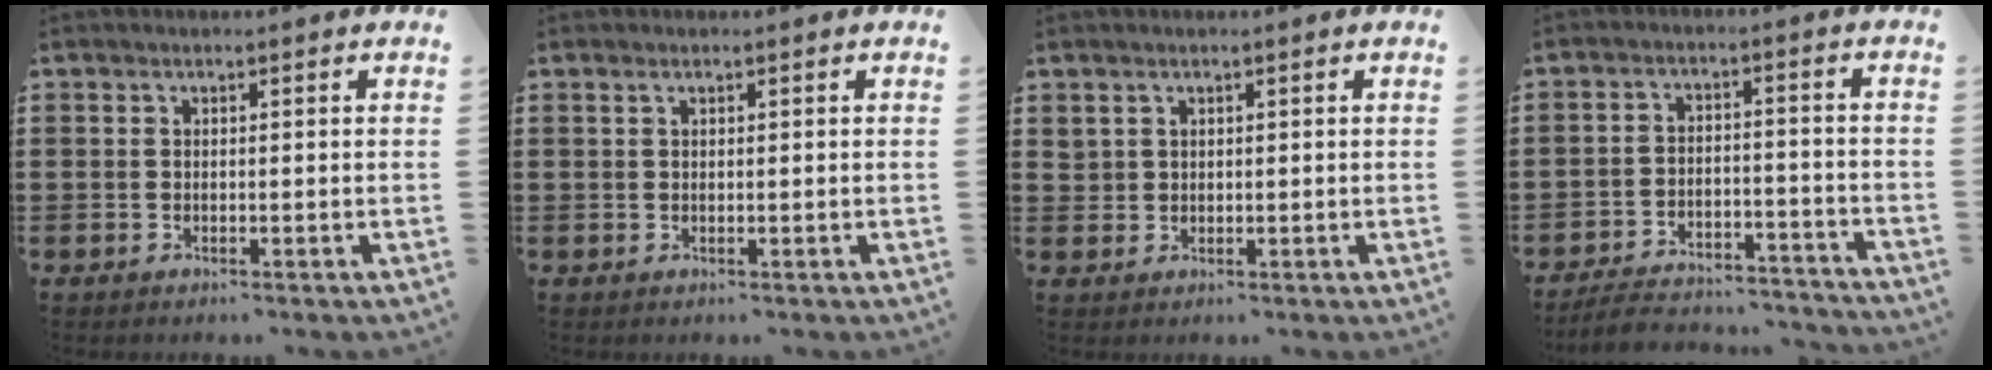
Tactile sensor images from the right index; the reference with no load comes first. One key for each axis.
{"total": 0.5, "fx": 0.3, "fy": 0.2, "fz": 0.4, "tx": -0.008, "ty": 0.001, "tz": 0.006}
{"total": 1.4, "fx": 1.0, "fy": 1.1, "fz": 0.2, "tx": -0.006, "ty": 0.004, "tz": 0.019}
{"total": 5.3, "fx": -5.1, "fy": 0.8, "fz": 1.2, "tx": -0.033, "ty": 0.004, "tz": -0.104}